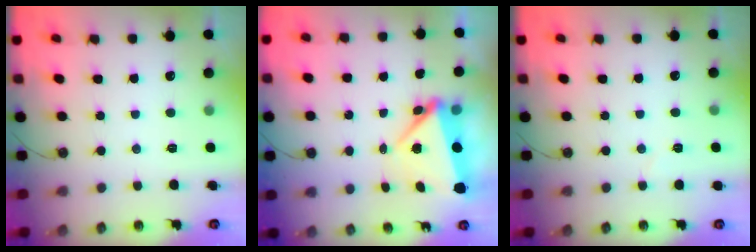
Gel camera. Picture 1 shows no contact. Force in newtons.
{"total": 6.9, "press": 5.8, "slide": 3.7}
{"total": 3.7, "press": 2.6, "slide": 2.6}